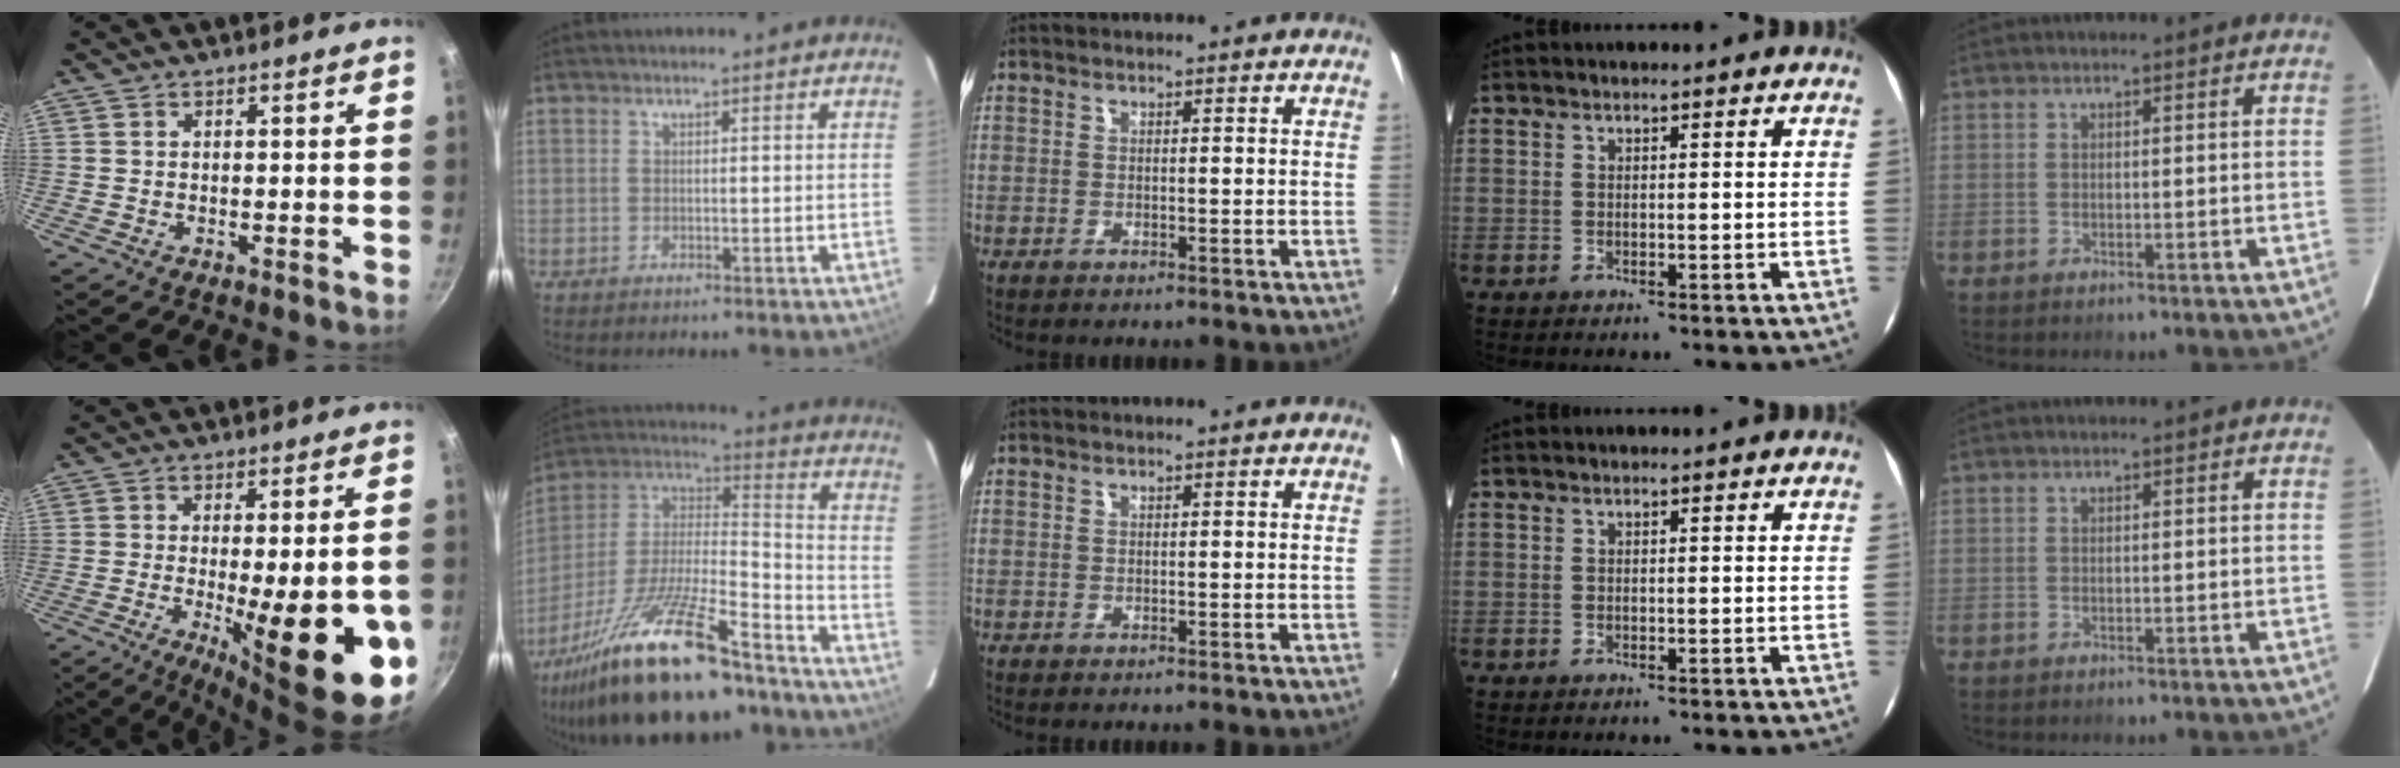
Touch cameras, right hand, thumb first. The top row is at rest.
{"thumb": {"total": 20.0, "force": [-5.0, 5.5, 18.6], "torque": [-0.234, -0.010, -0.055]}, "index": {"total": 28.0, "force": [-19.7, 7.9, 18.3], "torque": [-0.342, -0.021, -0.316]}}